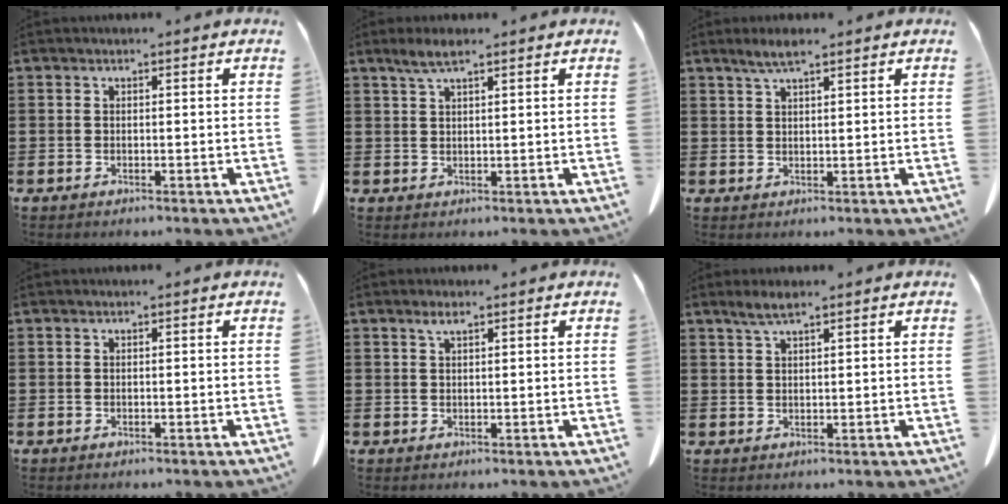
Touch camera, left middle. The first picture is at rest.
{"total": 3.0, "force": [2.1, 0.4, 2.2], "torque": [-0.047, 0.000, 0.038]}
{"total": 3.2, "force": [2.3, 0.4, 2.2], "torque": [-0.048, 0.001, 0.042]}
{"total": 0.0}
{"total": 1.7, "force": [1.0, 0.3, 1.4], "torque": [-0.029, 0.000, 0.019]}
{"total": 2.6, "force": [1.9, 0.3, 1.7], "torque": [-0.038, -0.001, 0.035]}